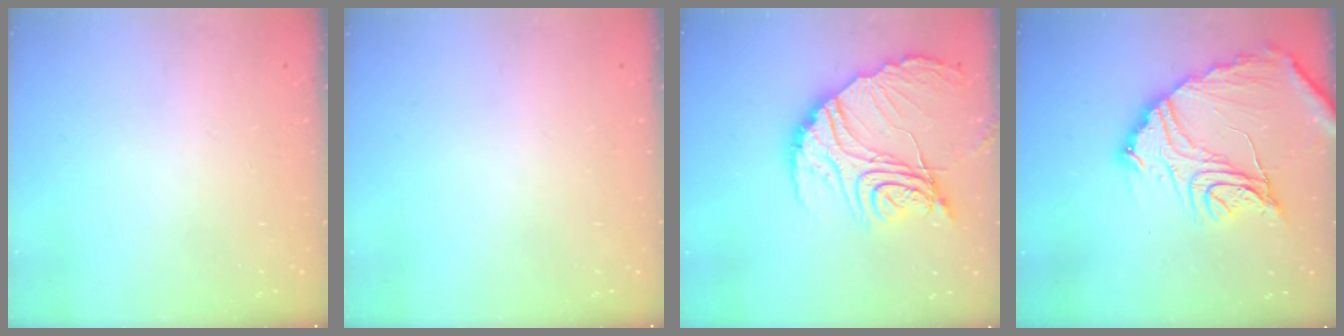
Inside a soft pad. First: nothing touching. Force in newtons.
{"total": 0.0}
{"total": 22.7, "press": 22.6, "slide": 2.3}
{"total": 20.3, "press": 20.2, "slide": 2.1}